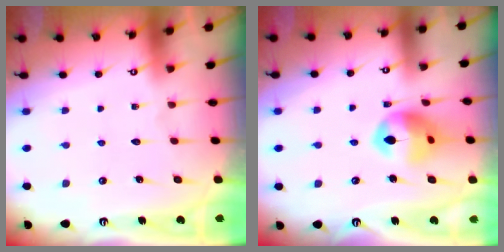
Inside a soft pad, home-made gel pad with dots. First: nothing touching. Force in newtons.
{"total": 12.8, "press": 12.7, "slide": 2.0}